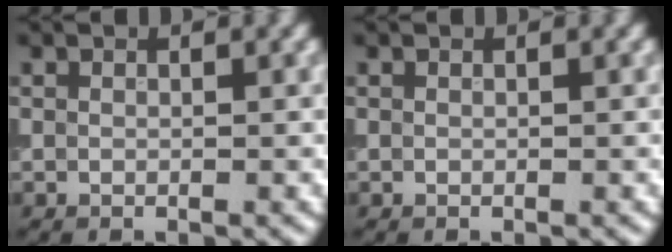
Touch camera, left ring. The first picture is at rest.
{"total": 0.0}